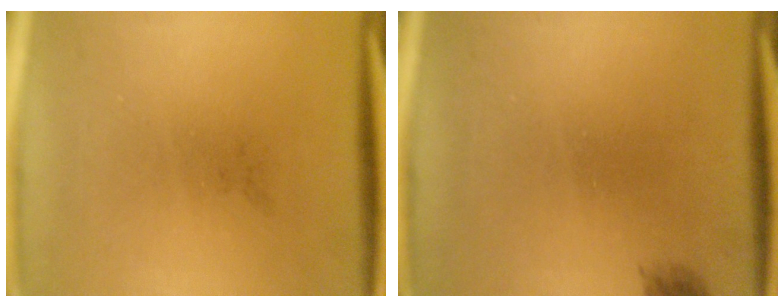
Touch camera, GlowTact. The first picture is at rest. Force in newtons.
{"total": 1.1}